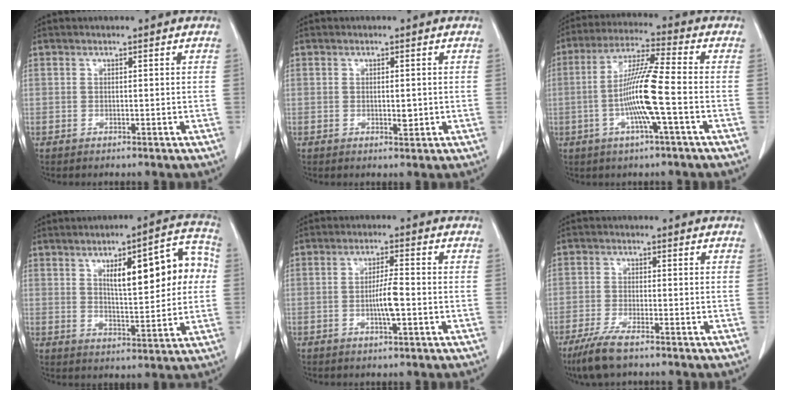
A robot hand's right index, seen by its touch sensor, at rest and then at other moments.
{"total": 1.5, "force": [-0.1, 0.6, 1.4], "torque": [-0.025, -0.004, 0.002]}
{"total": 10.9, "force": [-2.3, -0.4, 10.7], "torque": [-0.207, 0.000, -0.051]}
{"total": 13.8, "force": [3.0, 3.8, 13.0], "torque": [-0.171, 0.030, 0.045]}
{"total": 4.4, "force": [-1.0, 0.3, 4.3], "torque": [-0.081, -0.003, -0.019]}
{"total": 5.6, "force": [-4.0, 0.7, 3.9], "torque": [-0.081, -0.016, -0.070]}